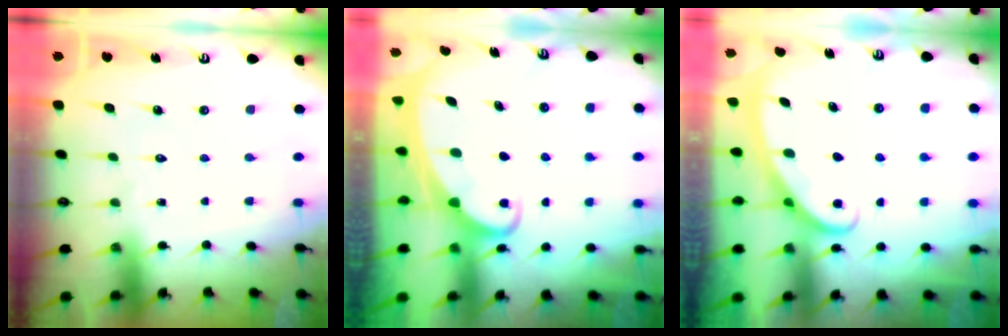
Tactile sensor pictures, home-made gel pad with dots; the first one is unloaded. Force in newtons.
{"total": 2.3, "press": 2.3, "slide": 0.3}
{"total": 3.0, "press": 2.9, "slide": 0.4}